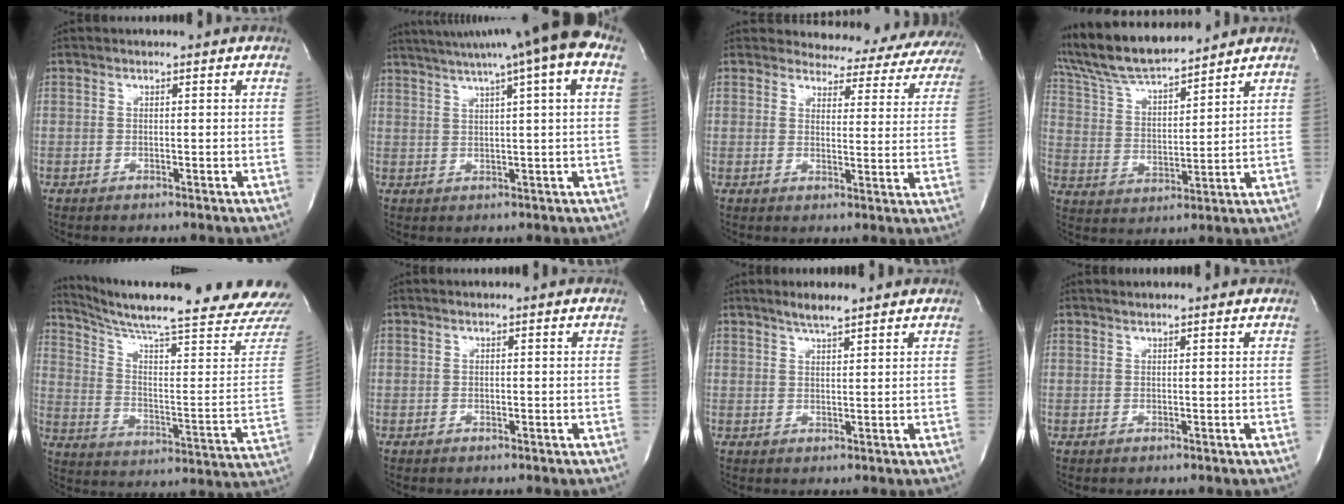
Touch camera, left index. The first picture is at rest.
{"total": 15.2, "force": [10.1, 0.0, 11.3], "torque": [-0.182, 0.048, 0.127]}
{"total": 15.4, "force": [14.7, 4.1, 2.0], "torque": [0.005, -0.060, 0.139]}
{"total": 13.4, "force": [12.3, 1.3, 5.0], "torque": [-0.104, 0.014, 0.230]}
{"total": 25.2, "force": [22.8, -1.4, 10.7], "torque": [-0.172, -0.106, 0.305]}
{"total": 0.0}
{"total": 3.4, "force": [2.8, 0.2, 1.9], "torque": [-0.039, 0.007, 0.050]}
{"total": 1.7, "force": [1.5, 0.1, 0.6], "torque": [-0.009, 0.017, 0.021]}